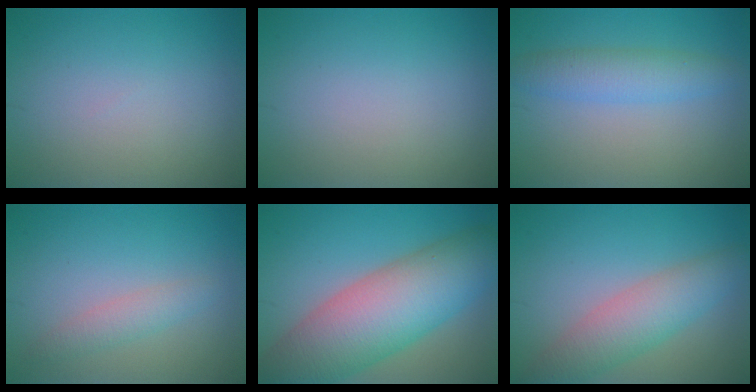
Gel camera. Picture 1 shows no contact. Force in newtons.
{"total": 0.0}
{"total": 3.3, "press": 3.3, "slide": 0.1}
{"total": 1.9, "press": 1.9, "slide": 0.1}
{"total": 11.3, "press": 11.3, "slide": 0.5}
{"total": 5.0, "press": 5.0, "slide": 0.3}